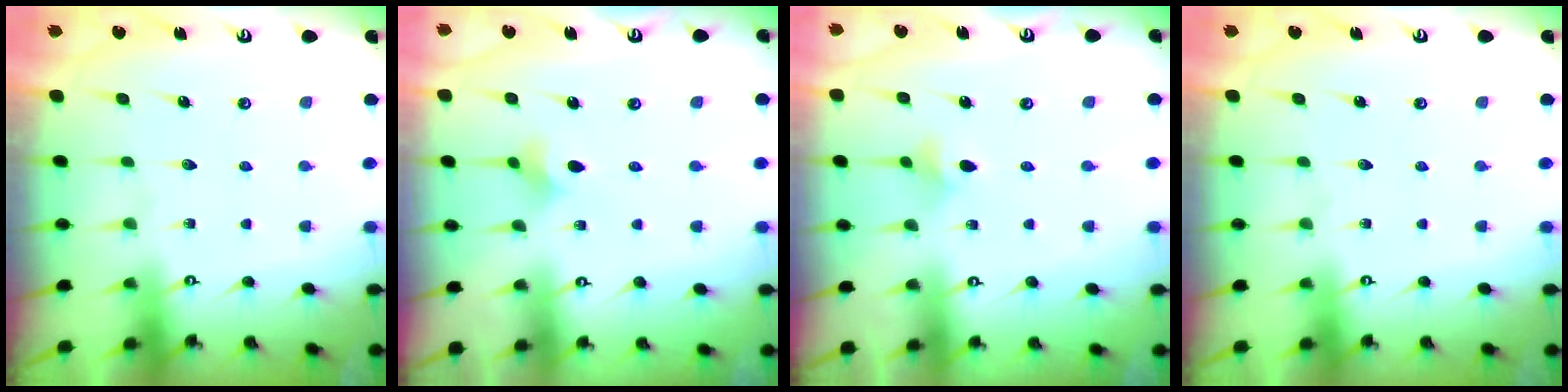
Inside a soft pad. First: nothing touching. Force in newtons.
{"total": 2.6, "press": 2.6, "slide": 0.5}
{"total": 2.6, "press": 2.5, "slide": 0.5}
{"total": 0.0}